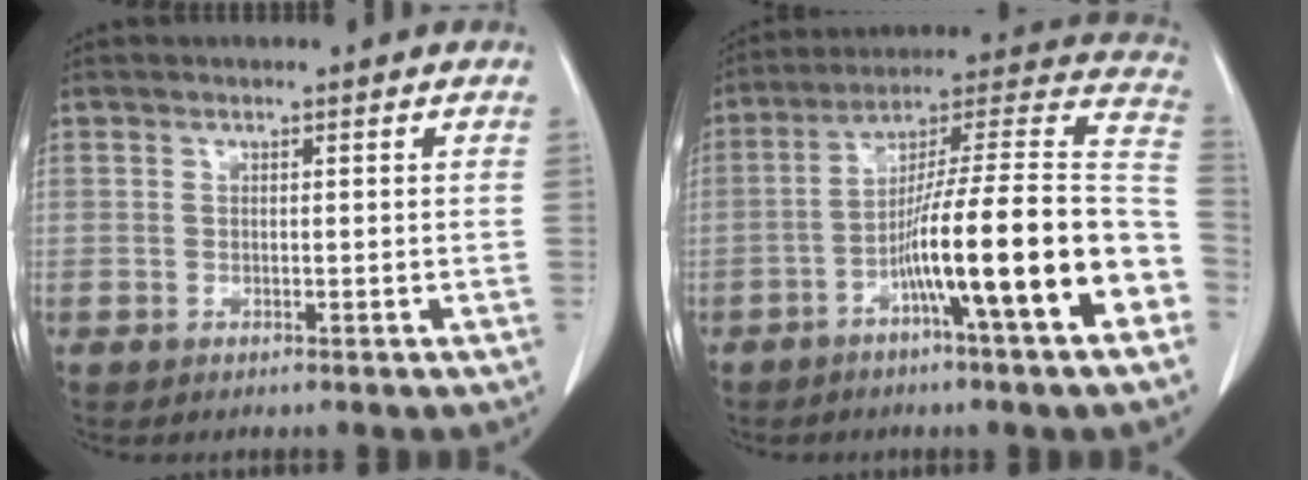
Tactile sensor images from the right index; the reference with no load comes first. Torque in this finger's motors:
{"motor_torque": [2.10, -0.04, 1.05, 0.21]}